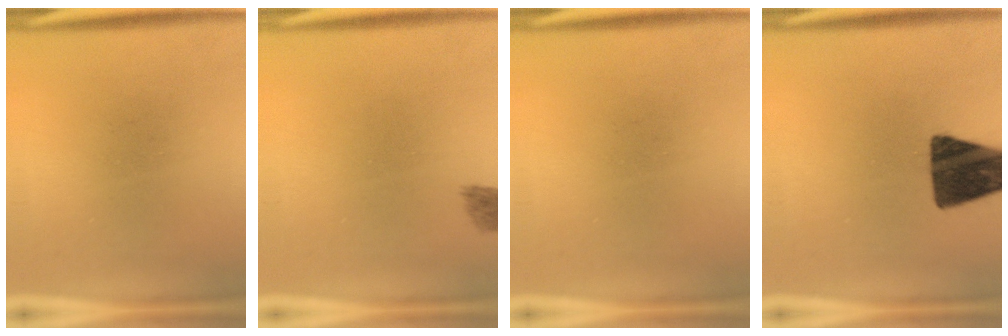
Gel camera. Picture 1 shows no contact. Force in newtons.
{"total": 1.9}
{"total": 0.0}
{"total": 14.8}